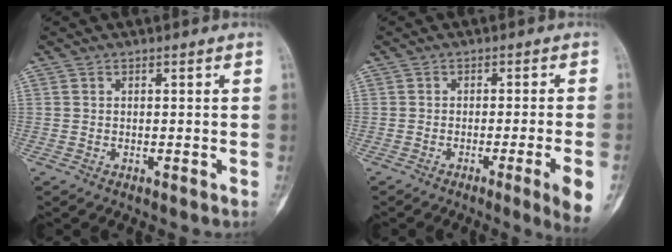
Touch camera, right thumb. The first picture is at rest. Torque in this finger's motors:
{"motor_torque": [1.65, 1.16, 0.81, -0.61, 0.21]}